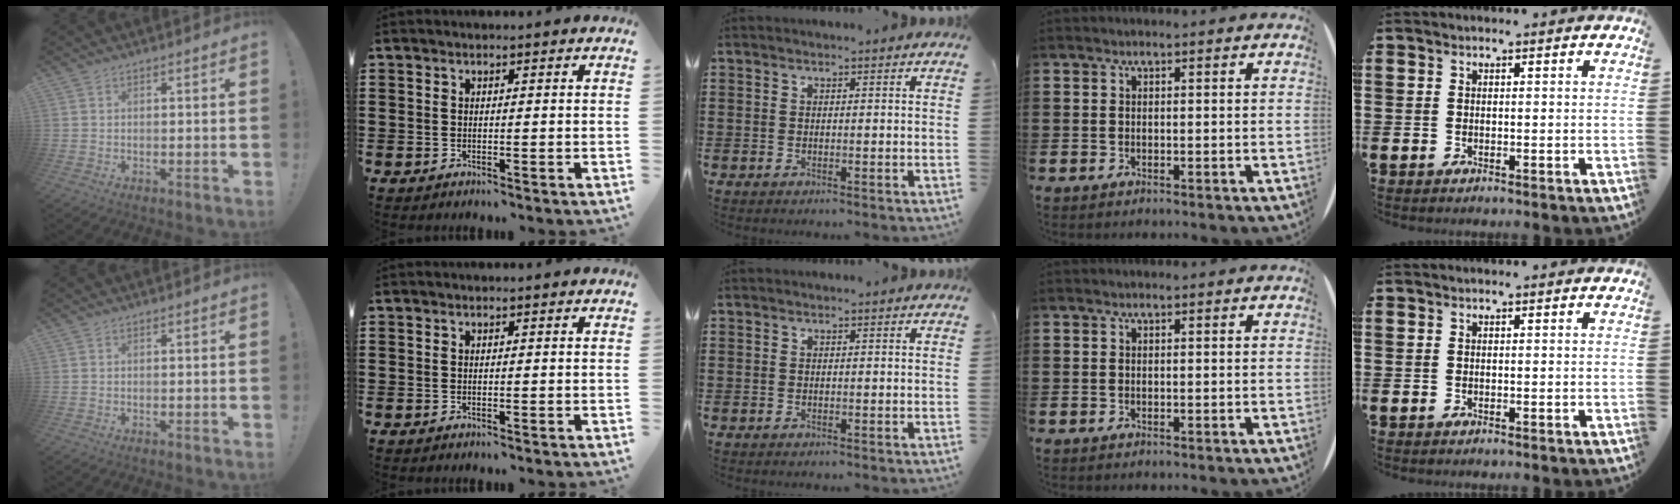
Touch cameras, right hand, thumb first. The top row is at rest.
{}